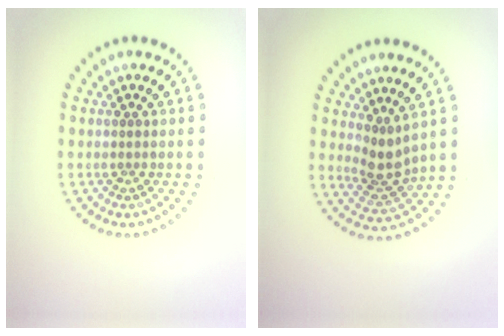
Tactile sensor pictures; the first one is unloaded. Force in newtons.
{"total": 2.7, "press": 2.2, "slide": 1.7}